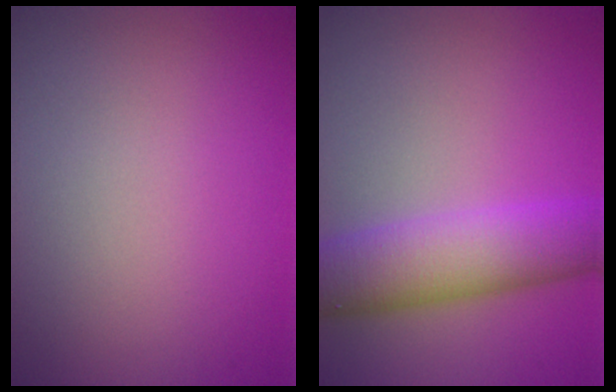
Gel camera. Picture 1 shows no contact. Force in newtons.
{"total": 6.9, "press": 6.9, "slide": 0.2}